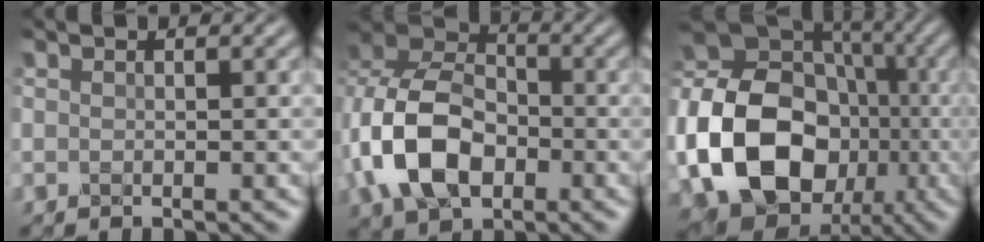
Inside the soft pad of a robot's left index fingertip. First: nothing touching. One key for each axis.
{"total": 9.4, "fx": -2.6, "fy": 6.4, "fz": 6.5, "tx": -0.151, "ty": 0.002, "tz": -0.057}
{"total": 17.4, "fx": -3.5, "fy": 13.6, "fz": 10.3, "tx": -0.212, "ty": -0.023, "tz": -0.071}